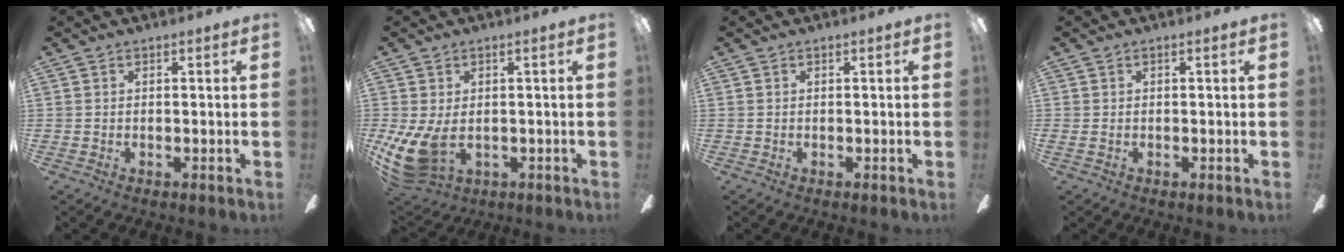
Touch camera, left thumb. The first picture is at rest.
{"total": 9.7, "force": [-1.3, 5.7, 7.8], "torque": [-0.177, -0.014, -0.019]}
{"total": 0.0}
{"total": 0.9, "force": [-0.1, 0.2, 0.9], "torque": [-0.016, 0.001, -0.002]}